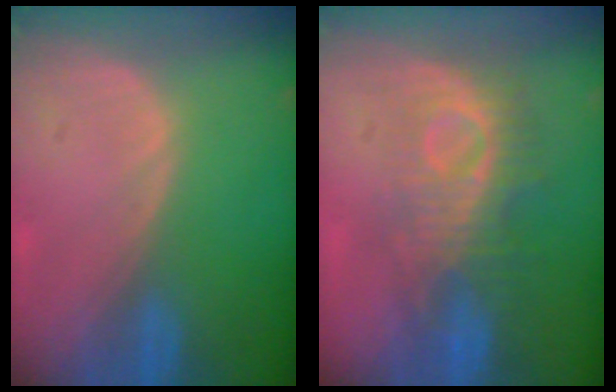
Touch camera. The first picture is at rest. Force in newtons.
{"total": 9.1, "press": 8.4, "slide": 3.6}